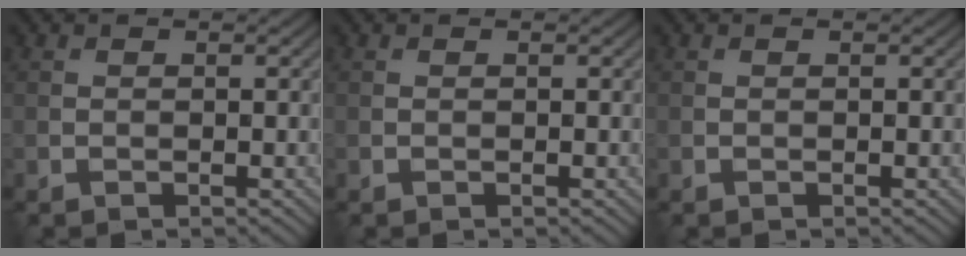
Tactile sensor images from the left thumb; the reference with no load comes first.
{"total": 0.0}
{"total": 0.0}